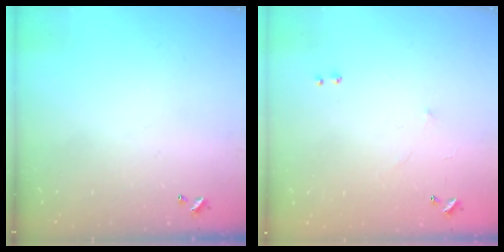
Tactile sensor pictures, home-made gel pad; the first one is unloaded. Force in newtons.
{"total": 6.1, "press": 6.0, "slide": 0.8}